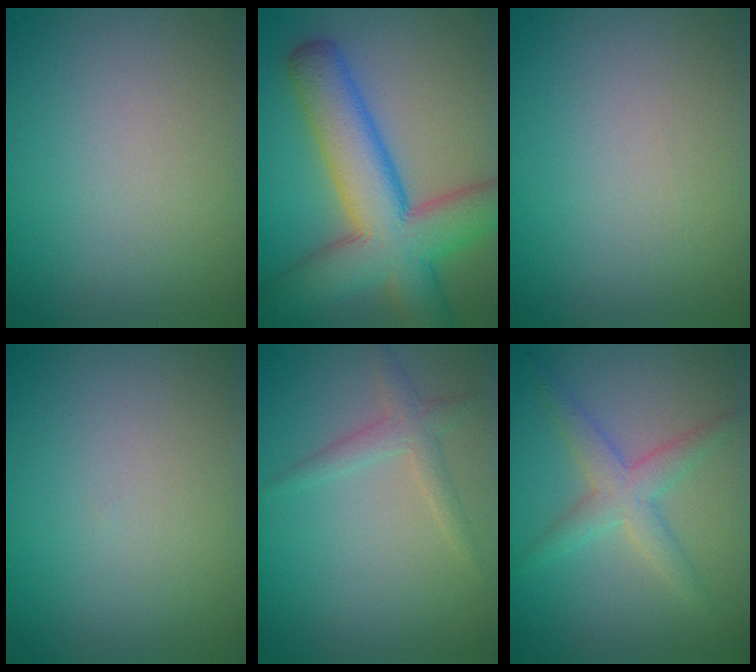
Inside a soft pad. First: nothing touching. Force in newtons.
{"total": 10.2, "press": 10.2, "slide": 0.5}
{"total": 0.0}
{"total": 0.0}
{"total": 1.8, "press": 1.8, "slide": 0.1}
{"total": 3.0, "press": 3.0, "slide": 0.1}